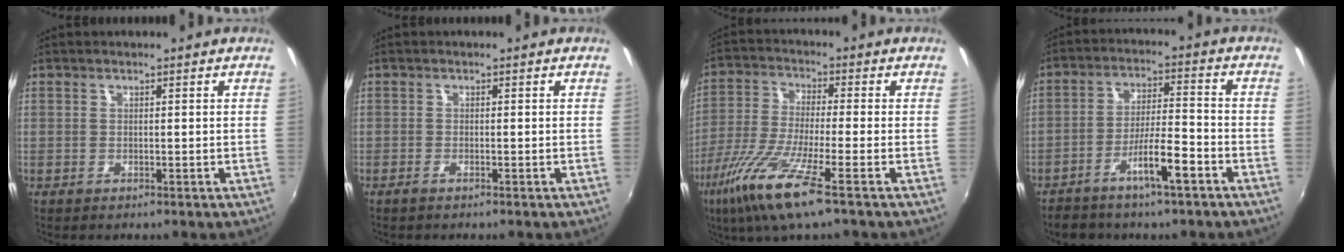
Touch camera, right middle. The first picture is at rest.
{"total": 1.0, "force": [-0.8, 0.1, 0.5], "torque": [-0.014, -0.002, -0.017]}
{"total": 12.6, "force": [-6.8, 1.0, 10.5], "torque": [-0.229, -0.029, -0.135]}
{"total": 7.9, "force": [-5.3, 1.6, 5.6], "torque": [-0.109, 0.010, -0.085]}